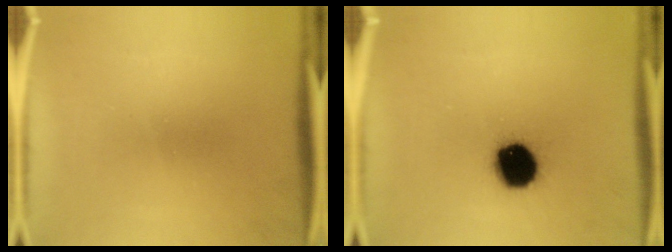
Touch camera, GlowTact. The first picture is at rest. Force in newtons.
{"total": 14.4}